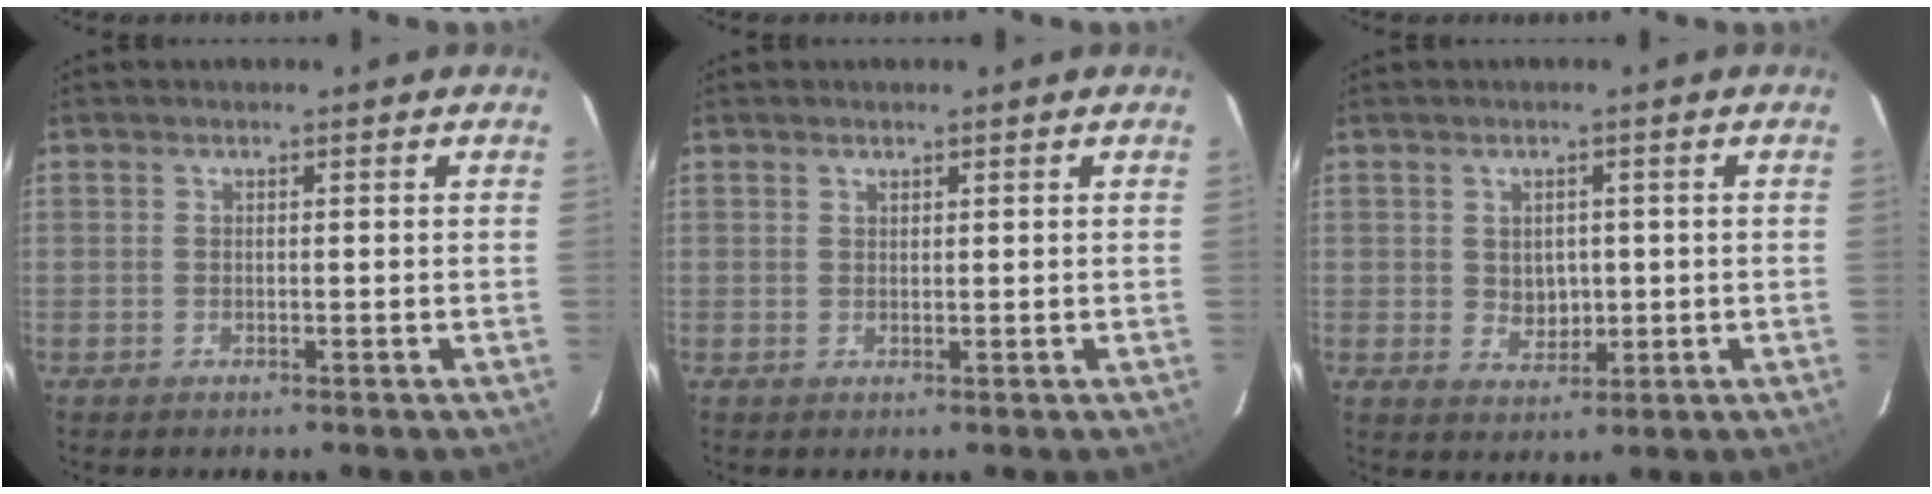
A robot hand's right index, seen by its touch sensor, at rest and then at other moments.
{"total": 0.7, "force": [0.6, 0.4, 0.1], "torque": [-0.002, 0.002, 0.011]}
{"total": 4.0, "force": [0.3, 3.4, 2.1], "torque": [-0.033, 0.000, 0.012]}